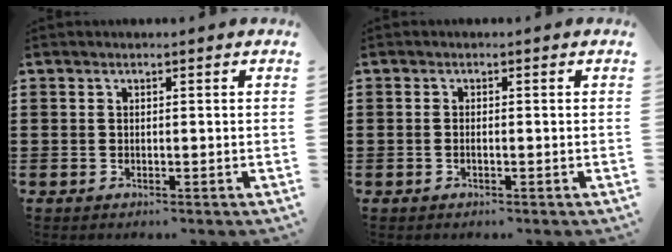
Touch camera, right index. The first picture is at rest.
{"total": 0.7, "force": [-0.3, 0.0, 0.6], "torque": [-0.013, -0.007, -0.003]}